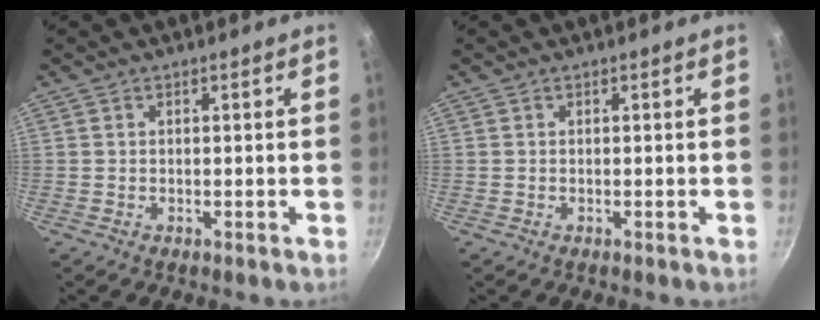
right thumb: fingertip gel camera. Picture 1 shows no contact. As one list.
[{"total": 0.0}]